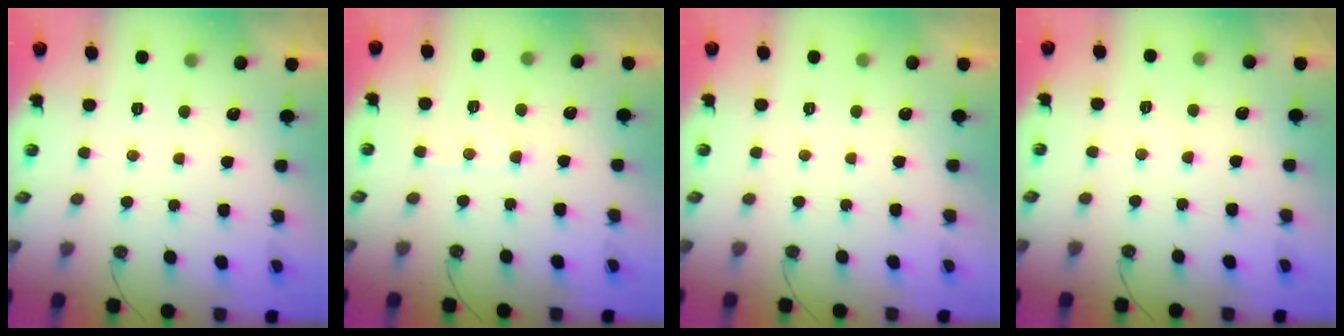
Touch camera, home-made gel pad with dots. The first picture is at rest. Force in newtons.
{"total": 3.9, "press": 3.9, "slide": 0.6}
{"total": 0.0}
{"total": 3.3, "press": 3.2, "slide": 0.6}